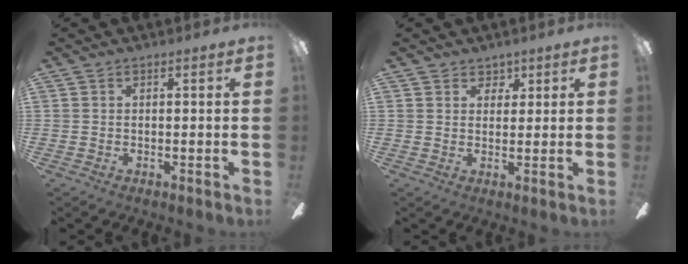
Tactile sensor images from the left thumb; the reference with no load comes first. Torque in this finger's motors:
{"motor_torque": [0.22, -0.09, -0.27, -0.14, -0.02]}